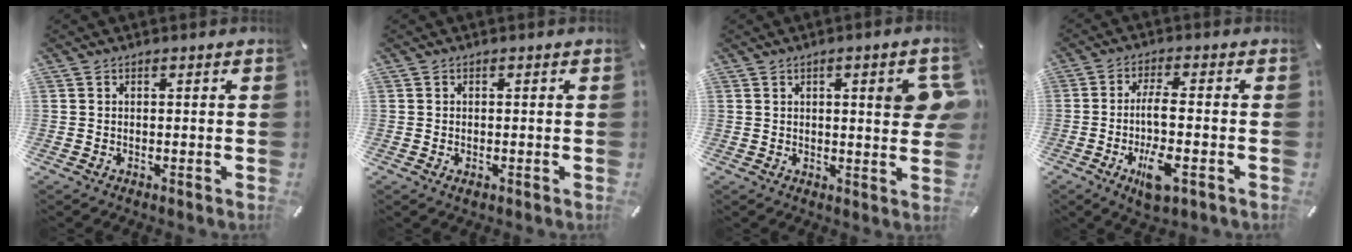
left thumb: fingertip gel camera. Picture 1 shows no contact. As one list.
[{"total": 1.0, "force": [-0.4, 0.5, 0.8], "torque": [-0.014, -0.001, -0.007]}, {"total": 7.8, "force": [2.3, 1.5, 7.3], "torque": [-0.107, -0.009, 0.030]}, {"total": 9.5, "force": [-2.3, 2.7, 8.8], "torque": [-0.171, -0.002, -0.041]}]